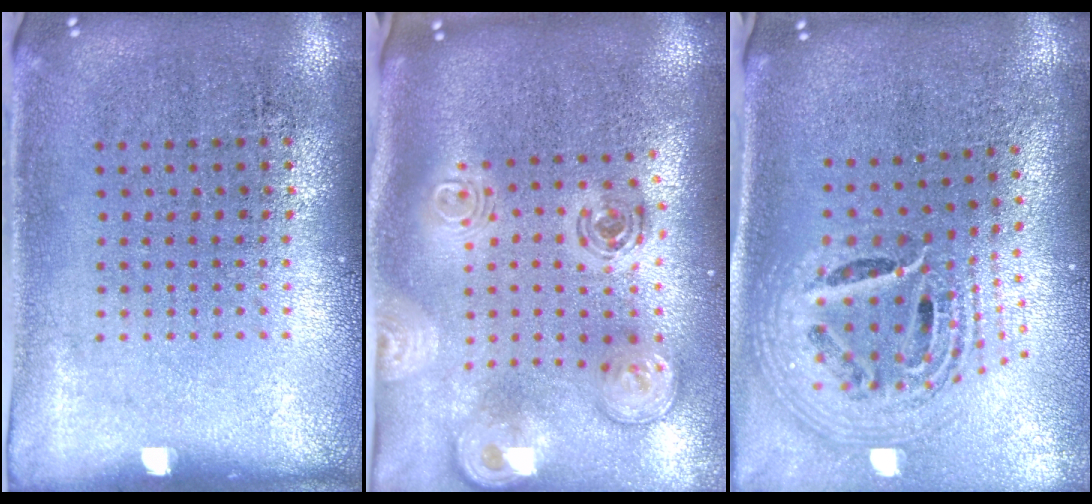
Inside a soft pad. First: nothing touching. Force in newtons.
{"total": 2.8, "press": 2.0, "slide": 2.0}
{"total": 2.5, "press": 1.8, "slide": 1.8}